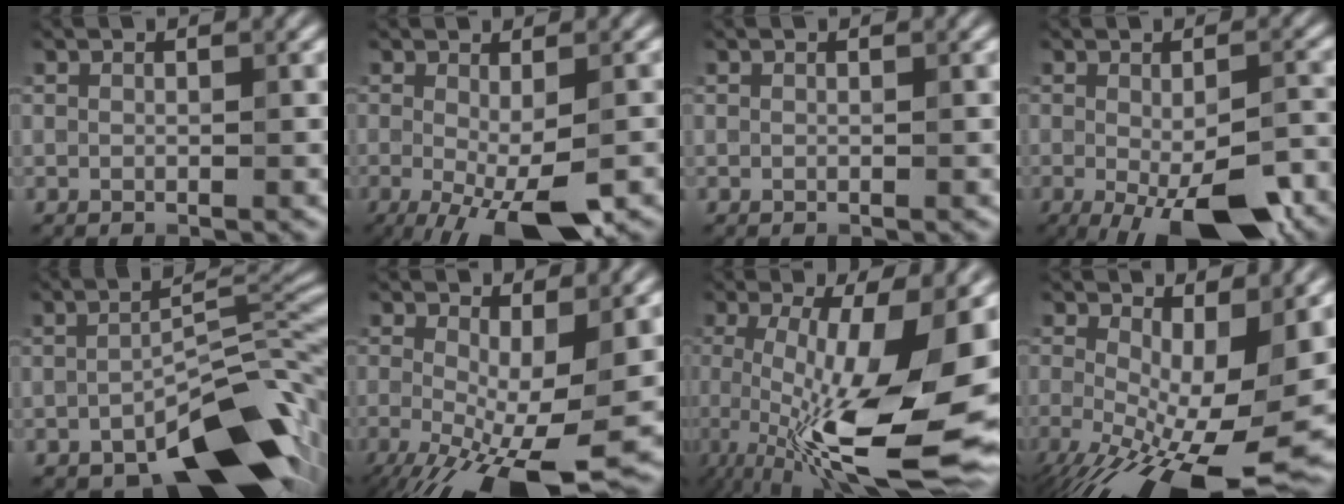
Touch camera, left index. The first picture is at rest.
{"total": 6.7, "force": [-2.6, 1.6, 6.0], "torque": [-0.099, -0.013, -0.037]}
{"total": 0.0}
{"total": 9.5, "force": [-4.3, 2.7, 8.1], "torque": [-0.122, -0.023, -0.053]}
{"total": 11.1, "force": [-6.2, 4.4, 8.1], "torque": [-0.113, -0.004, -0.106]}
{"total": 10.5, "force": [-2.9, 3.2, 9.5], "torque": [-0.165, -0.021, -0.044]}
{"total": 17.0, "force": [-2.9, 5.1, 16.0], "torque": [-0.256, -0.014, -0.042]}
{"total": 13.5, "force": [-3.4, 4.8, 12.1], "torque": [-0.189, -0.021, -0.049]}